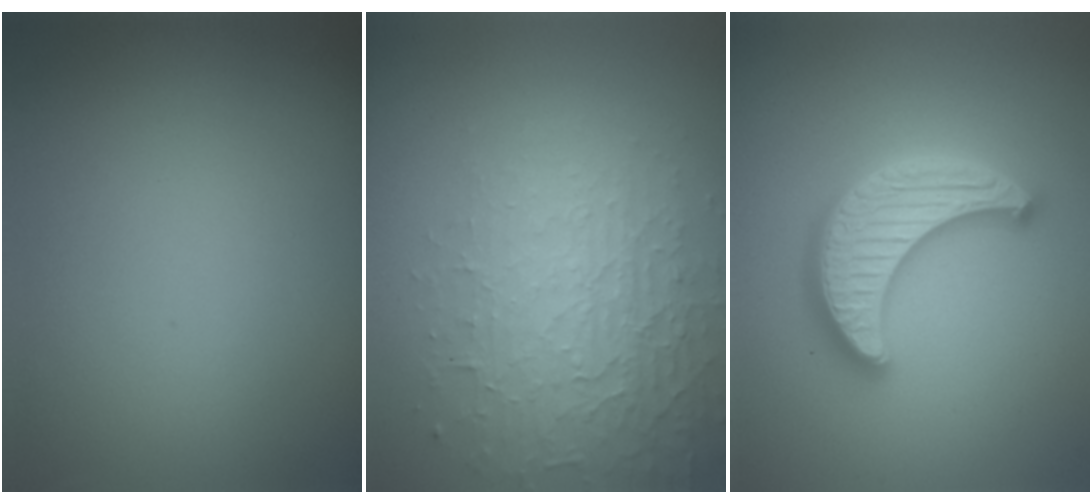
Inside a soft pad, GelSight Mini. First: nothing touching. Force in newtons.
{"total": 3.8, "press": 3.5, "slide": 1.3}
{"total": 5.1, "press": 5.0, "slide": 1.0}